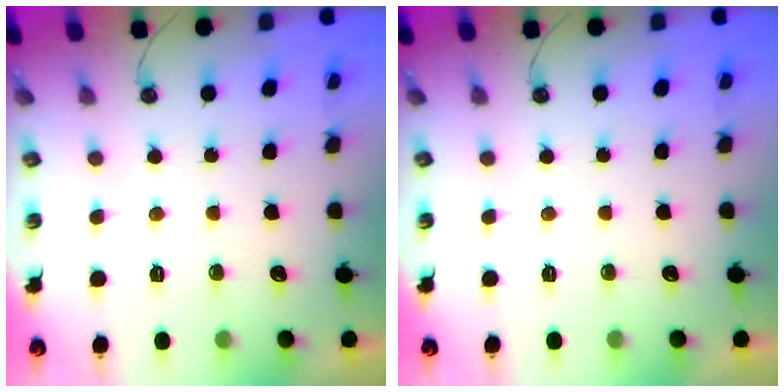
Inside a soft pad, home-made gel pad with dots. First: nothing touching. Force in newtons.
{"total": 0.0}